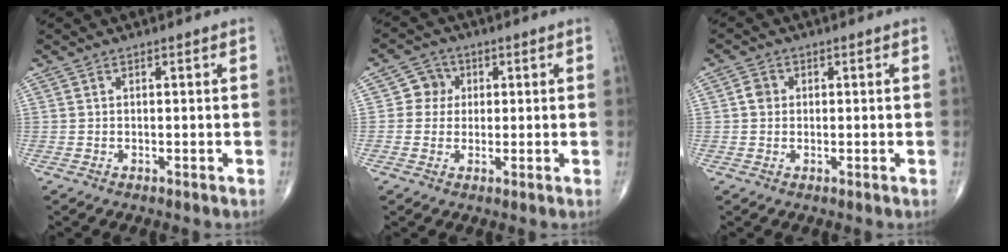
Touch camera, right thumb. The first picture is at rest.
{"total": 4.2, "force": [0.6, 4.1, 0.9], "torque": [0.017, 0.008, 0.002]}
{"total": 2.2, "force": [0.2, 2.0, 0.9], "torque": [-0.009, 0.004, 0.000]}